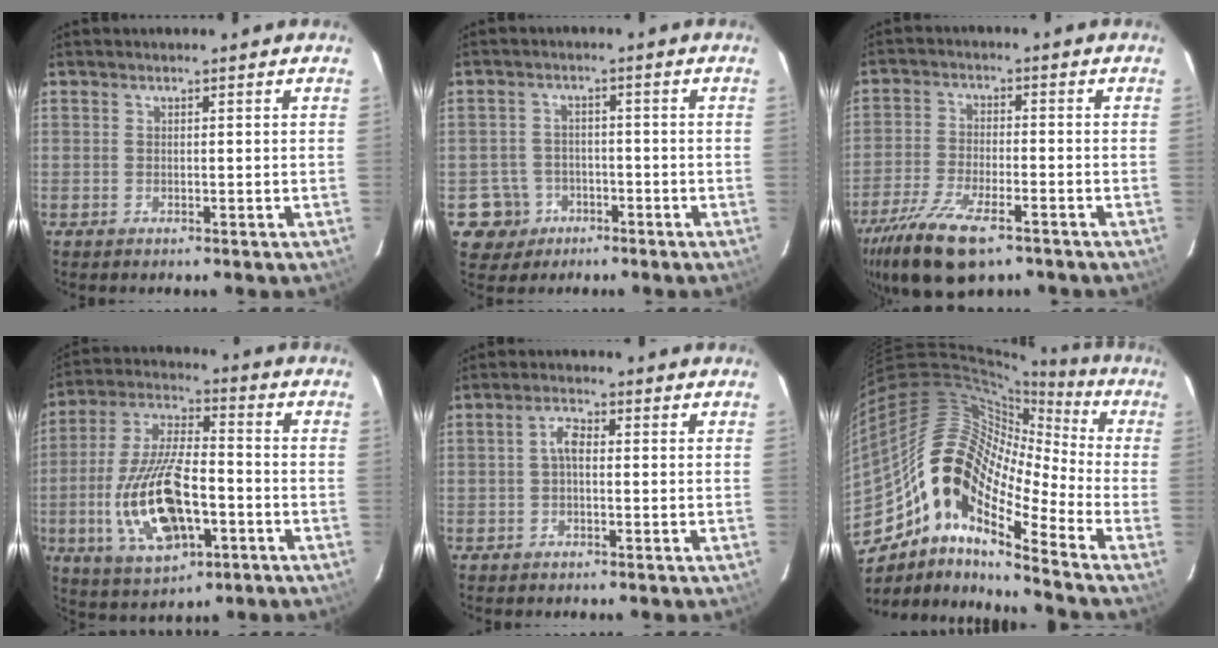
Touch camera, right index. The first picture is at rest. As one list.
[{"total": 6.1, "force": [-2.6, 5.5, 0.2], "torque": [-0.023, 0.024, -0.040]}, {"total": 13.9, "force": [-9.2, 5.0, 9.1], "torque": [-0.210, -0.035, -0.175]}, {"total": 18.0, "force": [-5.3, 7.8, 15.4], "torque": [-0.328, -0.007, -0.086]}, {"total": 2.6, "force": [-0.2, 1.3, 2.3], "torque": [-0.047, 0.011, -0.003]}, {"total": 18.5, "force": [-8.6, 7.0, 14.8], "torque": [-0.240, -0.007, -0.182]}]